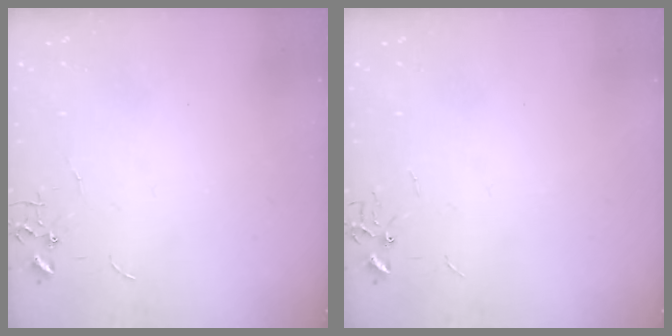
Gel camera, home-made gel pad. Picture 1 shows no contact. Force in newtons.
{"total": 0.0}